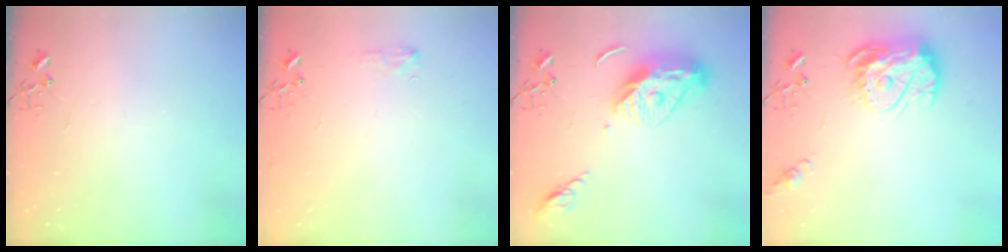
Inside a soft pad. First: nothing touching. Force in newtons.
{"total": 6.4, "press": 6.3, "slide": 0.9}
{"total": 12.7, "press": 12.7, "slide": 0.9}
{"total": 14.4, "press": 14.4, "slide": 1.3}